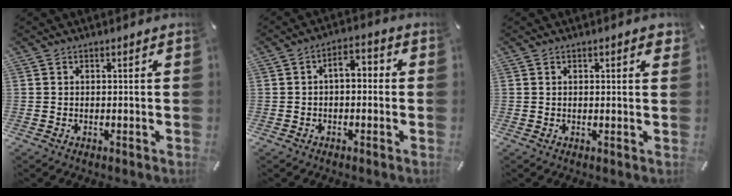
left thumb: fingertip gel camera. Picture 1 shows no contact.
{"total": 4.4, "force": [-0.9, 2.5, 3.6], "torque": [-0.059, 0.017, -0.023]}
{"total": 1.7, "force": [0.7, 0.4, 1.5], "torque": [-0.021, 0.000, 0.009]}